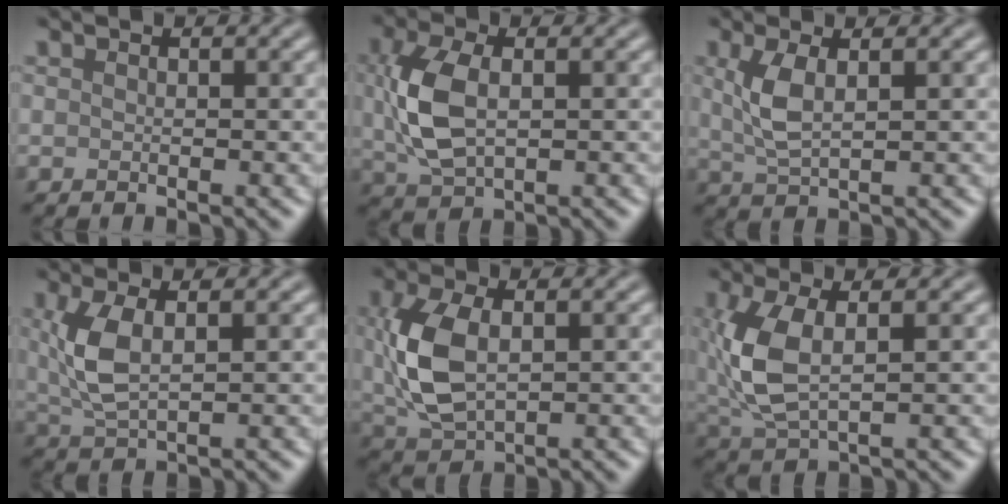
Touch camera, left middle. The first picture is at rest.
{"total": 6.1, "force": [0.7, 3.5, 4.9], "torque": [-0.118, 0.003, 0.017]}
{"total": 3.4, "force": [0.9, 1.3, 3.0], "torque": [-0.071, -0.001, 0.022]}
{"total": 4.4, "force": [1.0, 2.0, 3.9], "torque": [-0.095, 0.002, 0.023]}
{"total": 6.7, "force": [0.6, 3.9, 5.4], "torque": [-0.132, 0.003, 0.018]}
{"total": 5.9, "force": [0.8, 2.7, 5.1], "torque": [-0.132, -0.001, 0.019]}